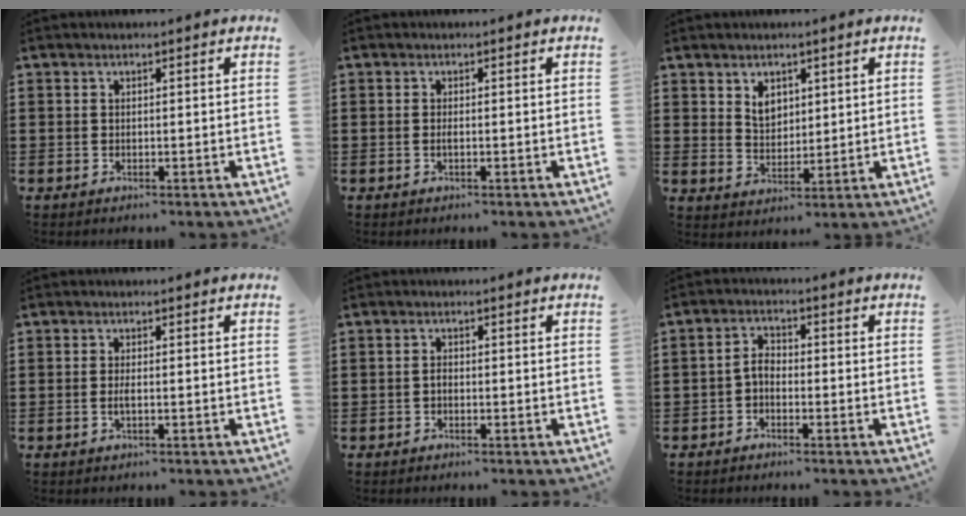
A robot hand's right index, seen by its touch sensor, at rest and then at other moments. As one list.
[{"total": 0.7, "force": [-0.2, 0.1, 0.7], "torque": [-0.012, -0.004, -0.002]}, {"total": 3.7, "force": [2.0, 2.5, 1.8], "torque": [-0.036, 0.007, 0.035]}, {"total": 1.3, "force": [-0.3, 0.2, 1.2], "torque": [-0.030, -0.004, -0.007]}, {"total": 0.9, "force": [-0.4, 0.5, 0.6], "torque": [-0.015, -0.002, -0.008]}, {"total": 2.5, "force": [-1.3, 1.3, 1.7], "torque": [-0.042, 0.006, -0.029]}]